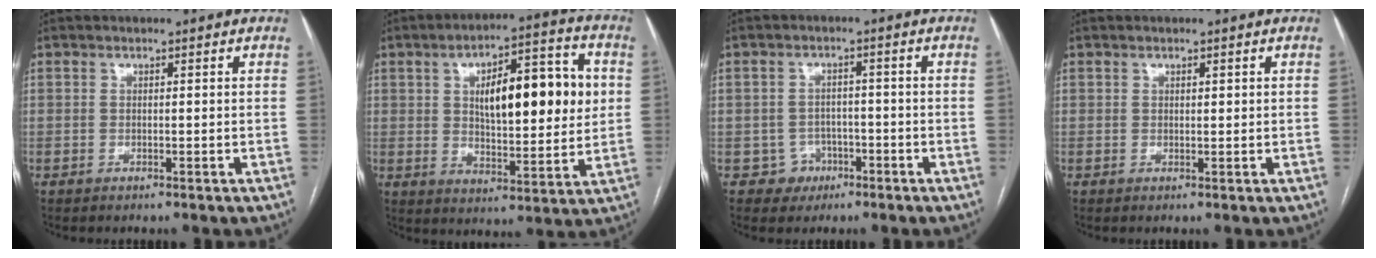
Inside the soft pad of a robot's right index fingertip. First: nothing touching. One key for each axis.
{"total": 16.8, "fx": 3.3, "fy": 5.7, "fz": 15.5, "tx": -0.228, "ty": 0.025, "tz": 0.054}
{"total": 3.7, "fx": -1.6, "fy": 3.3, "fz": -0.2, "tx": 0.017, "ty": 0.017, "tz": -0.020}
{"total": 0.7, "fx": 0.4, "fy": 0.3, "fz": 0.5, "tx": -0.005, "ty": 0.000, "tz": 0.006}